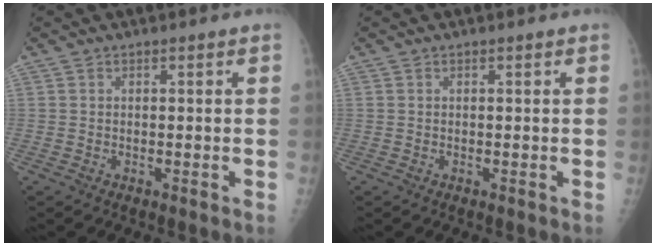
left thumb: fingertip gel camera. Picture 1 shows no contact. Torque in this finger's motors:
{"motor_torque": [0.00, 0.00, -0.01, 0.00, 0.00]}